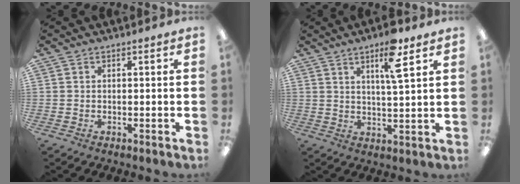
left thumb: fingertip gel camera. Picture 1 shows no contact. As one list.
[{"total": 9.1, "force": [5.2, 2.0, 7.1], "torque": [-0.111, -0.015, 0.081]}]